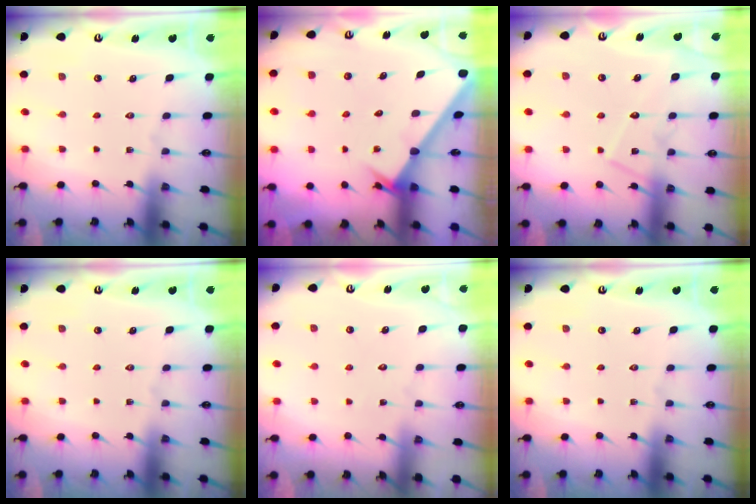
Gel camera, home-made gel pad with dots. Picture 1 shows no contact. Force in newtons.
{"total": 2.6, "press": 2.6, "slide": 0.1}
{"total": 10.8, "press": 10.8, "slide": 0.7}
{"total": 0.0}
{"total": 3.7, "press": 3.7, "slide": 0.2}
{"total": 0.0}